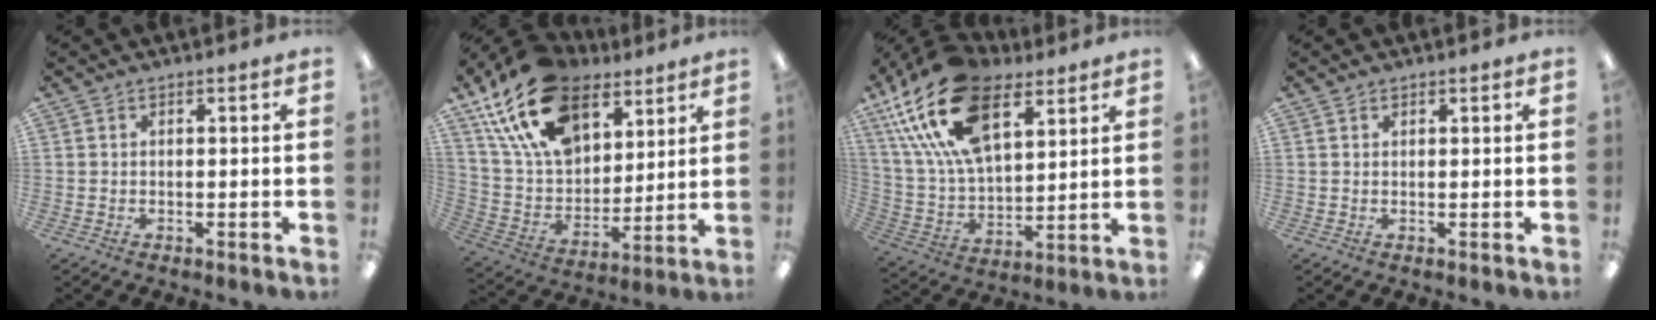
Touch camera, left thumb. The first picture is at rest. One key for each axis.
{"total": 22.5, "fx": 13.8, "fy": 13.2, "fz": 11.9, "tx": -0.230, "ty": -0.062, "tz": 0.252}
{"total": 24.2, "fx": 12.7, "fy": 13.3, "fz": 15.8, "tx": -0.323, "ty": -0.045, "tz": 0.226}
{"total": 0.6, "fx": 0.6, "fy": 0.3, "fz": 0.1, "tx": -0.004, "ty": 0.001, "tz": 0.011}